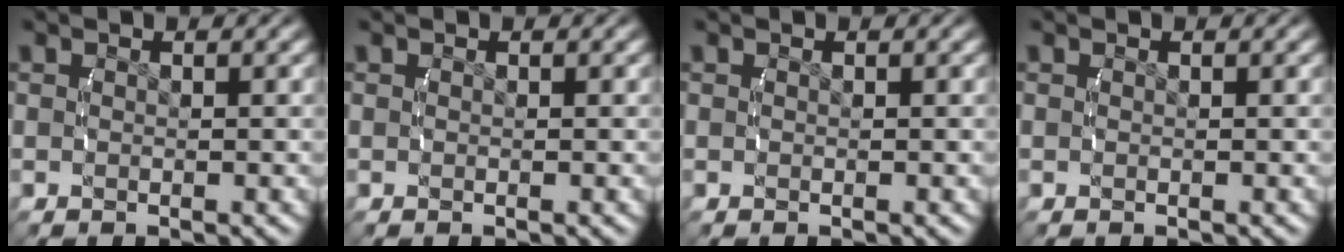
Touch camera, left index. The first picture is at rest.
{"total": 0.0}
{"total": 0.0}
{"total": 0.0}